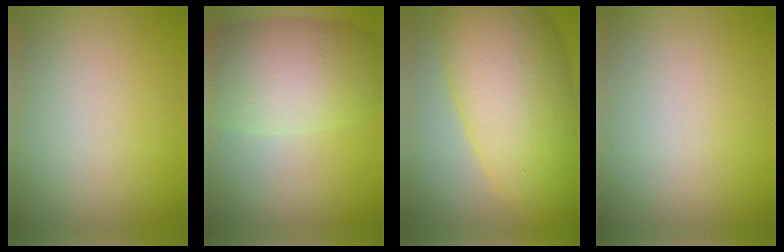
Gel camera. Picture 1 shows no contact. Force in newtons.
{"total": 8.4, "press": 8.4, "slide": 0.3}
{"total": 13.2, "press": 13.2, "slide": 0.4}
{"total": 0.0}